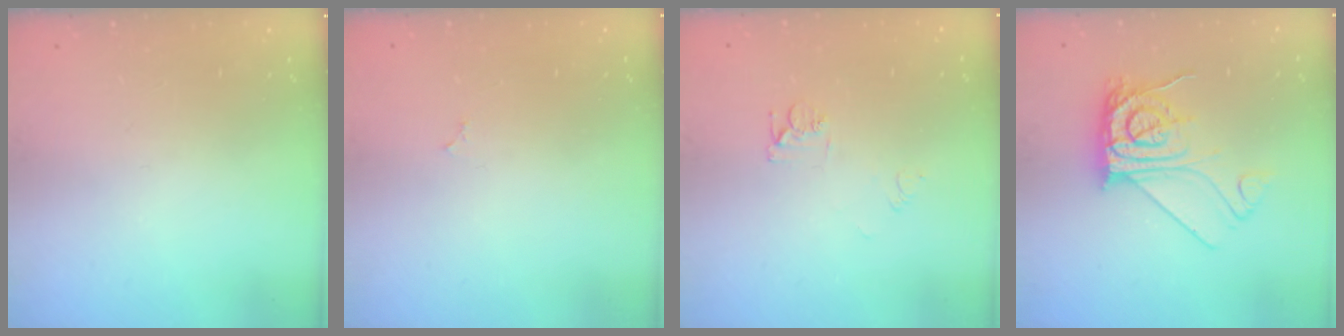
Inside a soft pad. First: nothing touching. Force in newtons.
{"total": 1.8, "press": 1.8, "slide": 0.3}
{"total": 6.3, "press": 6.3, "slide": 0.6}
{"total": 11.8, "press": 11.8, "slide": 1.2}